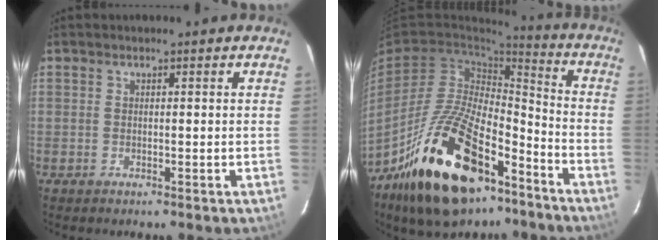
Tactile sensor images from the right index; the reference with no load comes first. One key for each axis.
{"total": 25.1, "fx": -15.2, "fy": 11.7, "fz": 16.2, "tx": -0.302, "ty": 0.003, "tz": -0.244}